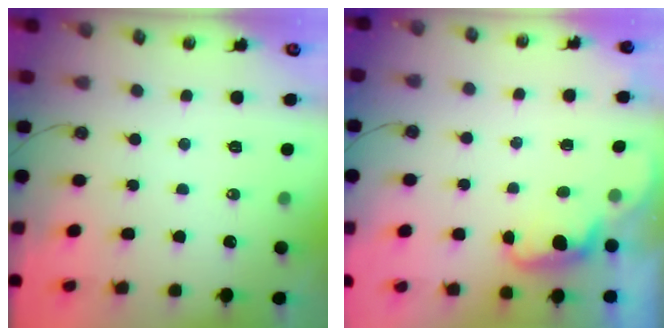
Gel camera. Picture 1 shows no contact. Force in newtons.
{"total": 1.9, "press": 1.7, "slide": 0.9}